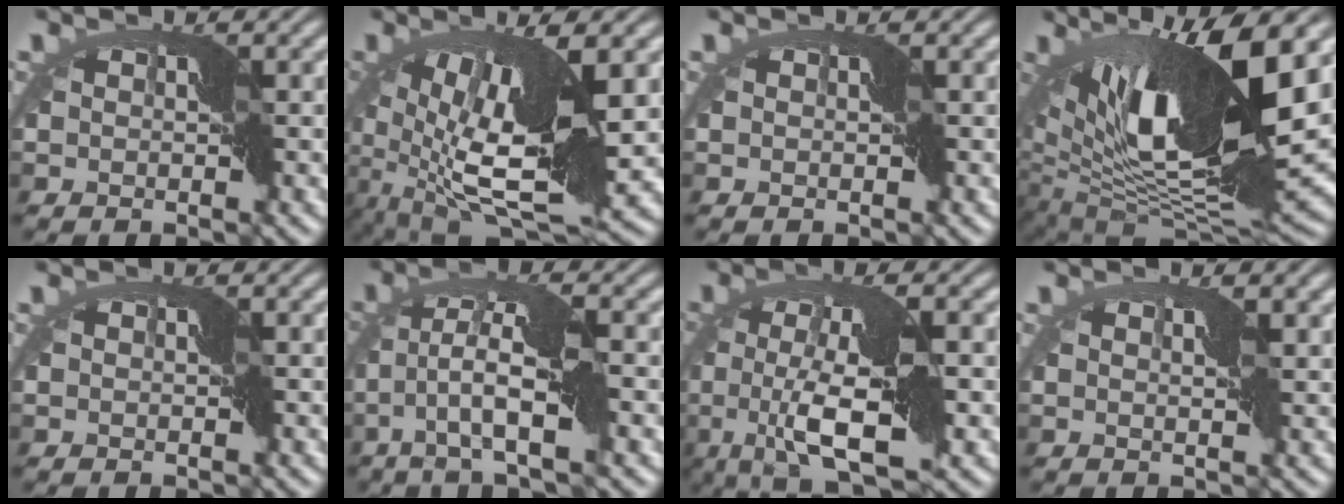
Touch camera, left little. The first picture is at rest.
{"total": 12.3, "force": [-0.4, 4.0, 11.6], "torque": [-0.218, -0.004, -0.013]}
{"total": 0.0}
{"total": 13.5, "force": [4.5, 4.2, 12.0], "torque": [-0.231, -0.013, 0.080]}
{"total": 0.0}
{"total": 4.9, "force": [-1.3, 0.4, 4.7], "torque": [-0.104, 0.018, -0.032]}
{"total": 7.1, "force": [-1.2, 1.4, 6.8], "torque": [-0.135, -0.001, -0.023]}
{"total": 1.2, "force": [0.8, -0.2, 0.9], "torque": [-0.022, 0.004, 0.011]}